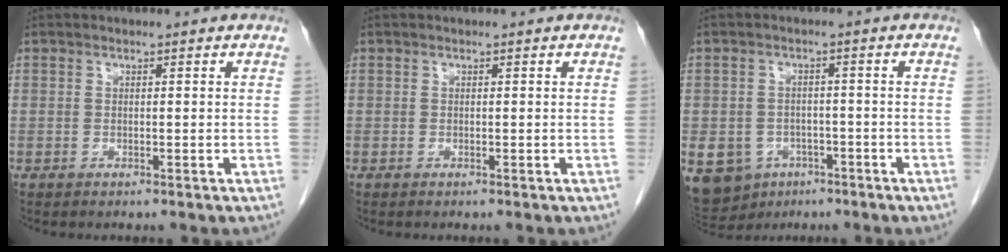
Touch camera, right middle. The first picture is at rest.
{"total": 0.0}
{"total": 13.1, "force": [-6.4, 10.4, 4.6], "torque": [-0.131, -0.001, -0.085]}